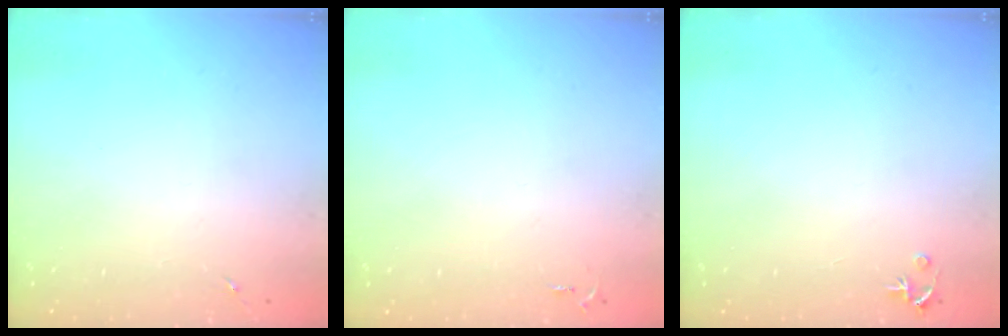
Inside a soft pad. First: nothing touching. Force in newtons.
{"total": 2.6, "press": 2.6, "slide": 0.4}
{"total": 3.5, "press": 3.5, "slide": 0.4}